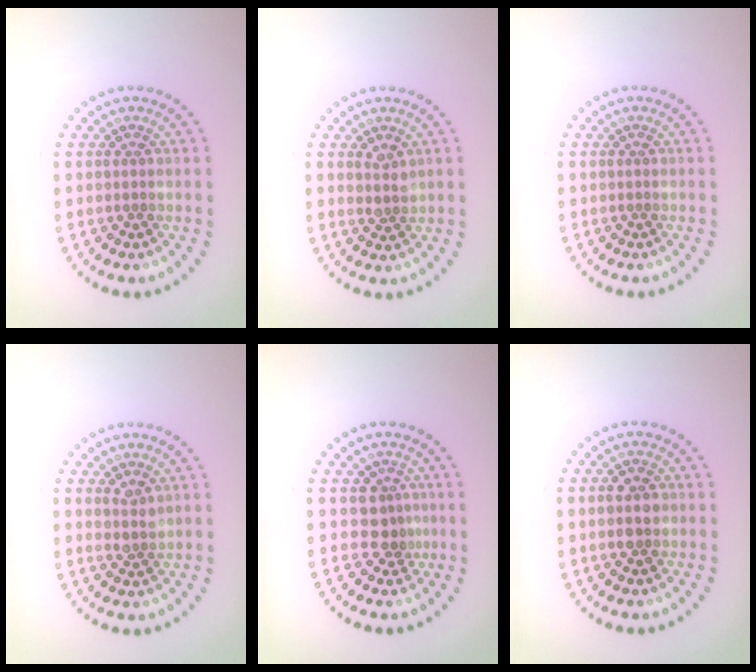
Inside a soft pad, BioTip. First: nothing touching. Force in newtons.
{"total": 1.3, "press": 1.1, "slide": 0.5}
{"total": 0.0}
{"total": 1.3, "press": 1.1, "slide": 0.5}
{"total": 2.3, "press": 1.9, "slide": 1.4}
{"total": 2.0, "press": 2.0, "slide": 0.1}